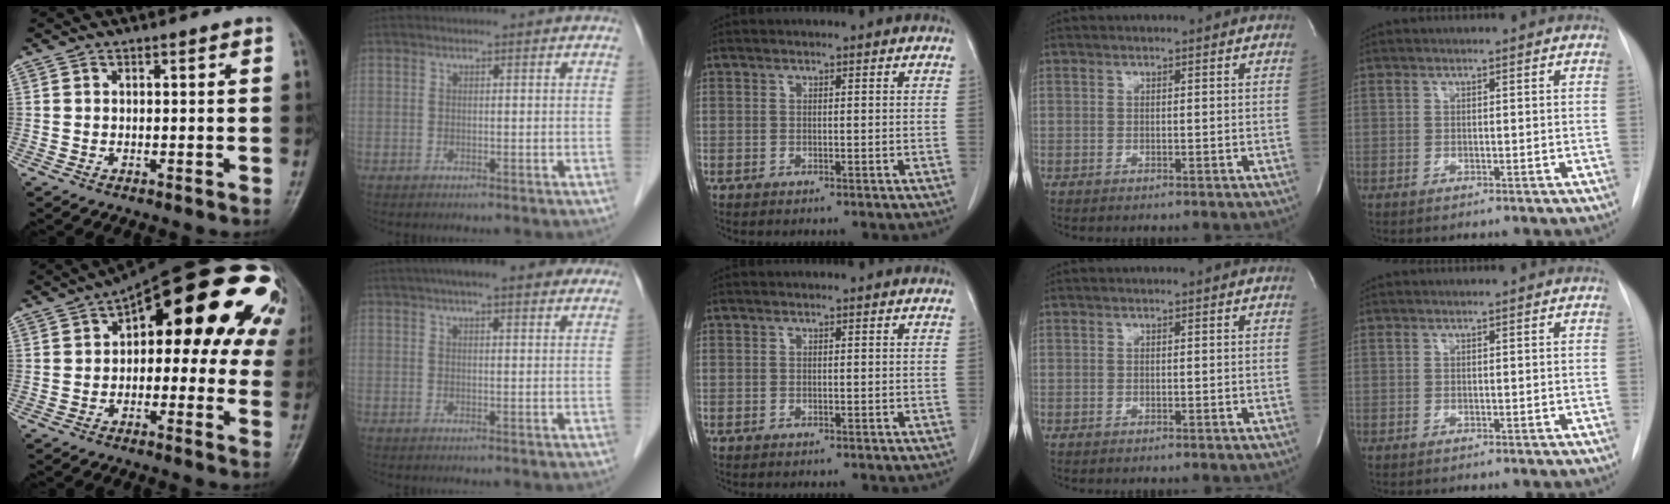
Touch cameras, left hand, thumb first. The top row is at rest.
{"thumb": {"total": 22.8, "force": [6.0, 11.2, 19.0], "torque": [-0.215, 0.038, 0.069]}, "index": {"total": 11.5, "force": [8.9, 2.3, 7.0], "torque": [-0.100, 0.036, 0.119]}}